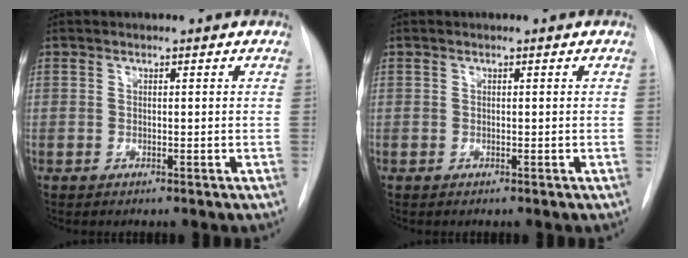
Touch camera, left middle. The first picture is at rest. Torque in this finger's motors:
{"motor_torque": [0.11, -0.11, -0.11, 0.00]}